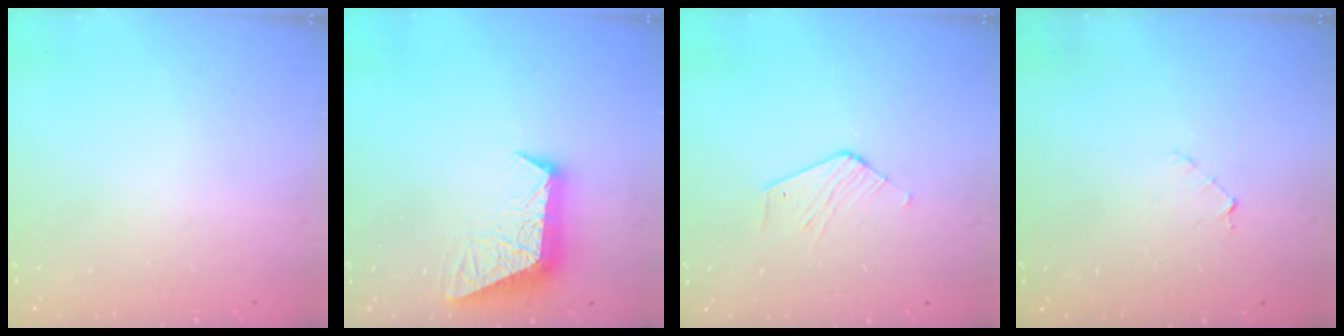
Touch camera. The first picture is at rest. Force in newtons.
{"total": 11.7, "press": 11.7, "slide": 1.0}
{"total": 2.6, "press": 2.6, "slide": 0.2}
{"total": 3.8, "press": 3.7, "slide": 0.3}